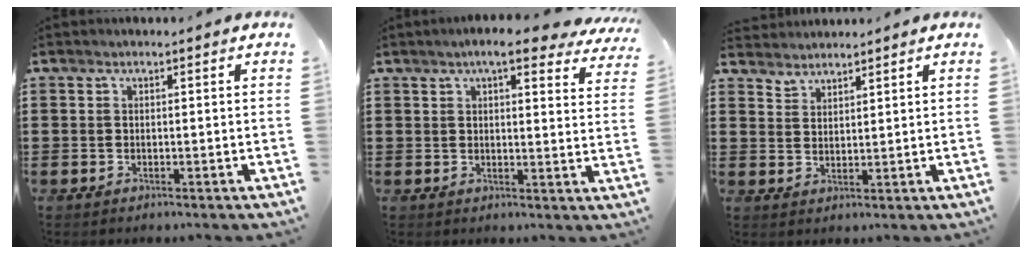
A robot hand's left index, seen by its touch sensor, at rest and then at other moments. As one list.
[{"total": 6.6, "force": [5.1, 0.6, 4.0], "torque": [-0.076, -0.013, 0.088]}, {"total": 2.6, "force": [2.5, 0.6, -0.4], "torque": [-0.001, -0.005, 0.050]}]